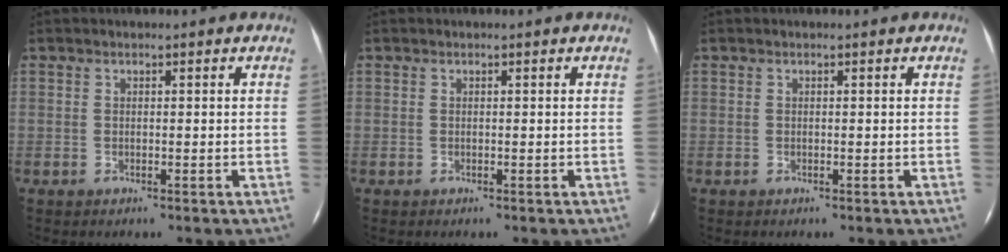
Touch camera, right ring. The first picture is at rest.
{"total": 0.0}
{"total": 0.0}